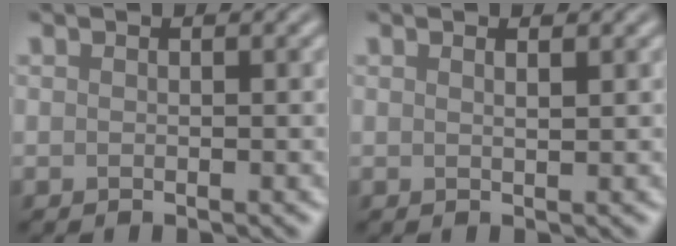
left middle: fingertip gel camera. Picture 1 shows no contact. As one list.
[{"total": 0.9, "force": [0.5, 0.3, 0.7], "torque": [-0.005, 0.001, 0.005]}]